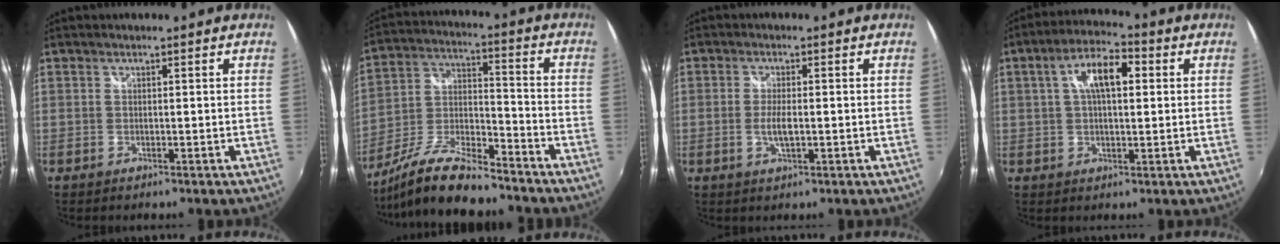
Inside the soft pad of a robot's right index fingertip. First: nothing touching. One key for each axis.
{"total": 15.3, "fx": -12.4, "fy": 3.8, "fz": 8.1, "tx": -0.179, "ty": -0.008, "tz": -0.229}
{"total": 3.3, "fx": -0.6, "fy": 0.8, "fz": 3.1, "tx": -0.062, "ty": -0.005, "tz": -0.011}
{"total": 8.9, "fx": 2.1, "fy": 3.9, "fz": 7.7, "tx": -0.138, "ty": 0.023, "tz": 0.033}